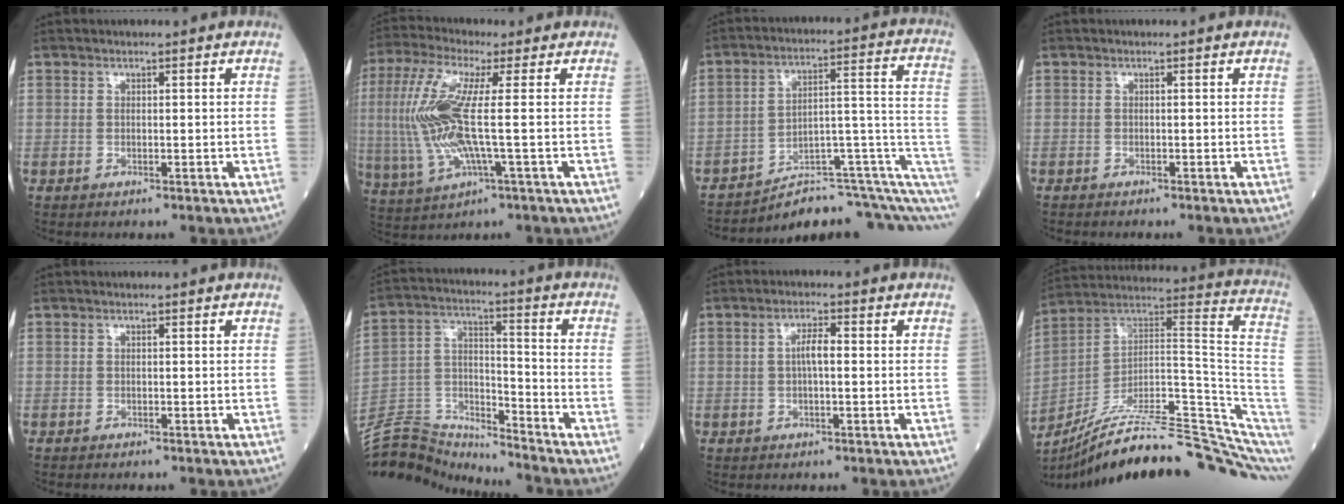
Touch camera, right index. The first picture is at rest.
{"total": 12.7, "force": [0.3, 1.8, 12.5], "torque": [-0.293, 0.005, 0.001]}
{"total": 12.7, "force": [-8.5, 3.3, 8.8], "torque": [-0.105, 0.084, -0.119]}
{"total": 0.8, "force": [-0.8, 0.1, 0.2], "torque": [-0.006, -0.002, -0.014]}
{"total": 0.6, "force": [-0.5, 0.1, 0.0], "torque": [-0.002, -0.001, -0.012]}
{"total": 12.5, "force": [-12.4, 1.8, 0.4], "torque": [-0.013, 0.054, -0.228]}
{"total": 2.7, "force": [0.0, 0.6, 2.6], "torque": [-0.050, 0.007, -0.001]}
{"total": 25.6, "force": [-20.1, 2.6, 15.6], "torque": [-0.152, 0.047, -0.307]}